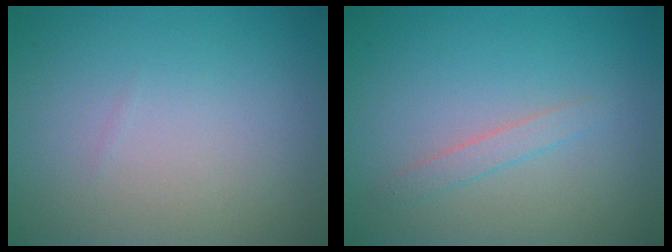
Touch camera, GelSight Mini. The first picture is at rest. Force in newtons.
{"total": 1.2, "press": 1.2, "slide": 0.1}